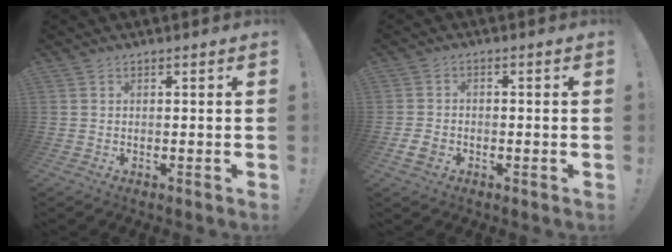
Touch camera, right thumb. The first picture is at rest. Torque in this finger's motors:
{"motor_torque": [0.16, 0.15, 0.16, -0.16, 0.00]}